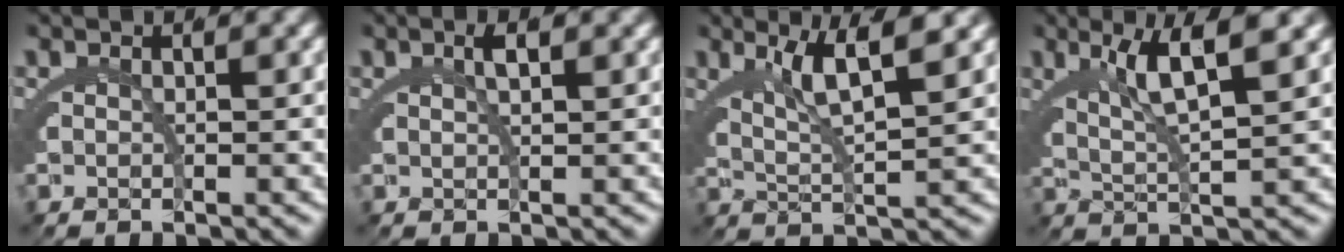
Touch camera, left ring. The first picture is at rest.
{"total": 1.6, "force": [0.9, -0.6, 1.2], "torque": [-0.009, 0.004, 0.017]}
{"total": 4.5, "force": [2.3, 0.6, 3.8], "torque": [-0.064, 0.003, 0.041]}
{"total": 4.7, "force": [2.3, 0.3, 4.1], "torque": [-0.065, 0.005, 0.043]}